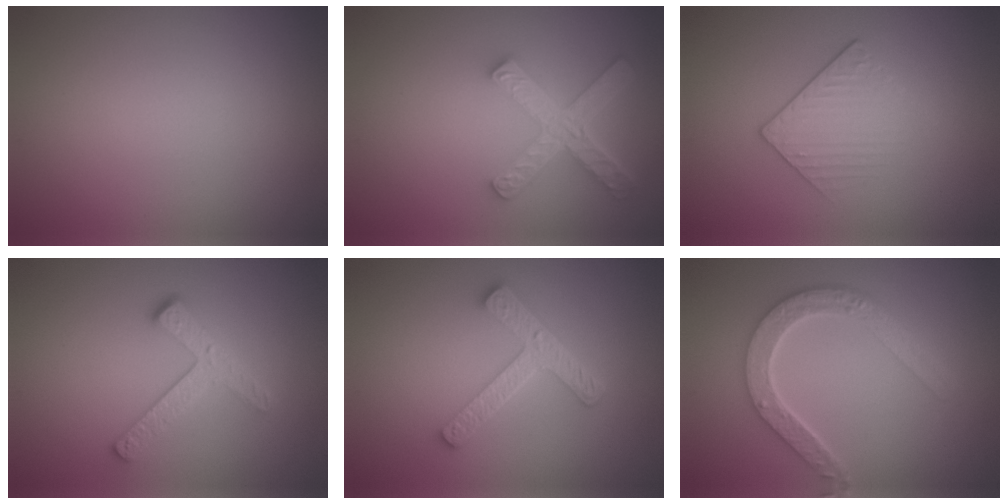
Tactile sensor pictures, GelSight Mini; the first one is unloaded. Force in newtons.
{"total": 4.7, "press": 3.5, "slide": 3.1}
{"total": 1.9, "press": 1.6, "slide": 1.0}
{"total": 2.9, "press": 2.3, "slide": 1.7}
{"total": 4.5, "press": 3.3, "slide": 3.0}
{"total": 4.6, "press": 3.6, "slide": 2.9}